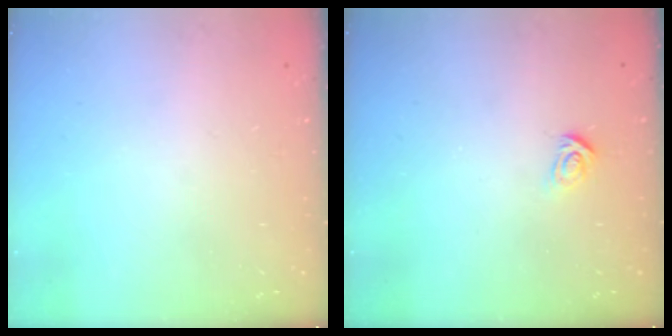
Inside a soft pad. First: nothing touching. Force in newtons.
{"total": 3.0, "press": 3.0, "slide": 0.3}